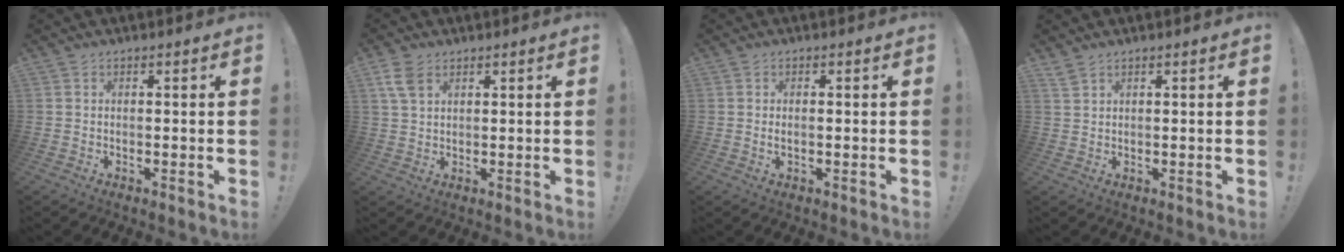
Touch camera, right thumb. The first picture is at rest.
{"total": 5.8, "force": [3.1, 3.4, 3.5], "torque": [-0.062, -0.004, 0.062]}
{"total": 1.0, "force": [-0.1, 0.5, 0.9], "torque": [-0.016, 0.001, -0.002]}
{"total": 2.2, "force": [1.7, 0.7, 1.1], "torque": [-0.029, -0.003, 0.033]}